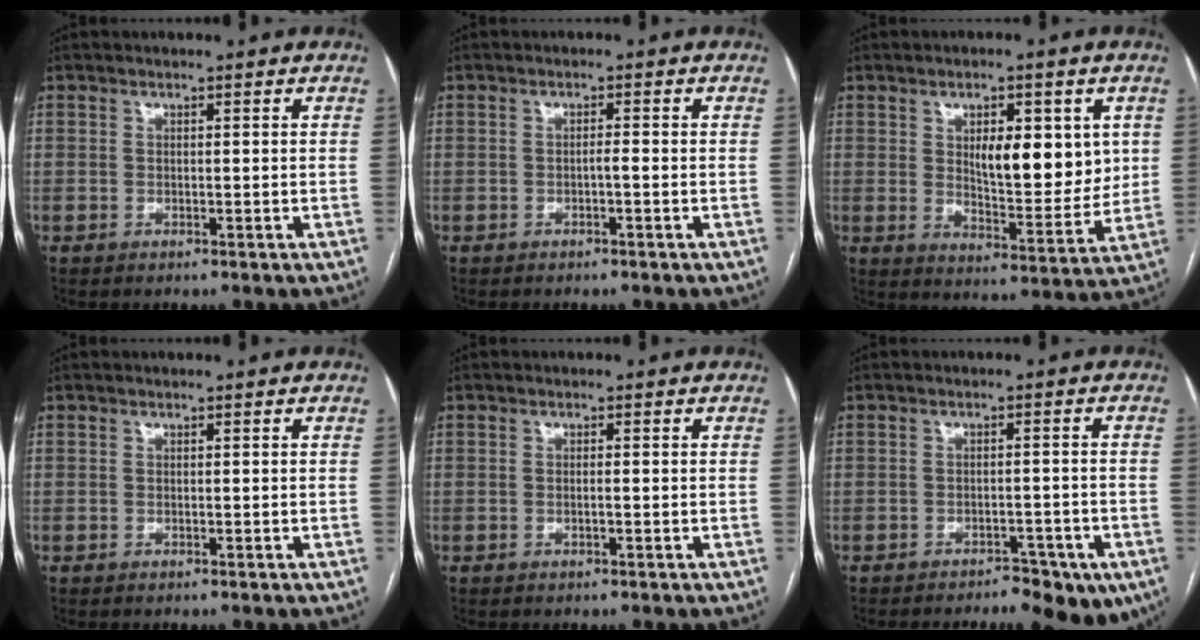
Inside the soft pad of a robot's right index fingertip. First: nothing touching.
{"total": 1.0, "force": [-0.5, 0.0, 0.8], "torque": [-0.012, 0.003, -0.009]}
{"total": 11.2, "force": [2.9, 4.3, 9.9], "torque": [-0.140, -0.003, 0.051]}
{"total": 0.0}
{"total": 0.8, "force": [-0.2, 0.0, 0.7], "torque": [-0.017, 0.000, -0.002]}
{"total": 8.1, "force": [-5.5, 2.9, 5.2], "torque": [-0.054, 0.009, -0.075]}